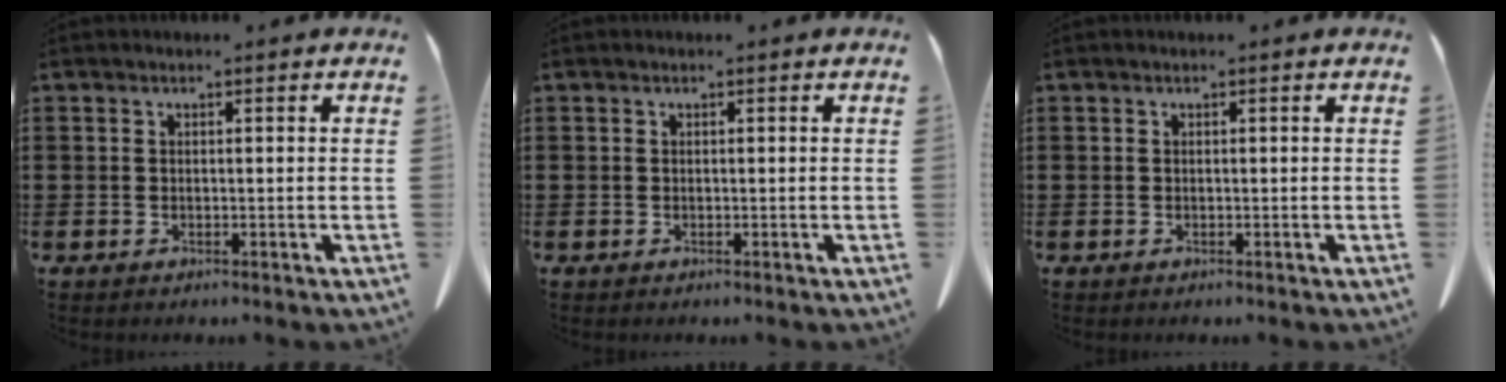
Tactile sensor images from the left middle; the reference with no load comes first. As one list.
[{"total": 0.0}, {"total": 0.0}]